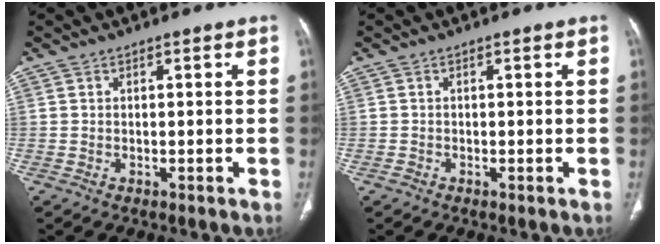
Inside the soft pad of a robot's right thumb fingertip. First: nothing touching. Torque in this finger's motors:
{"motor_torque": [0.08, 0.00, -0.18, 0.09, 0.03]}